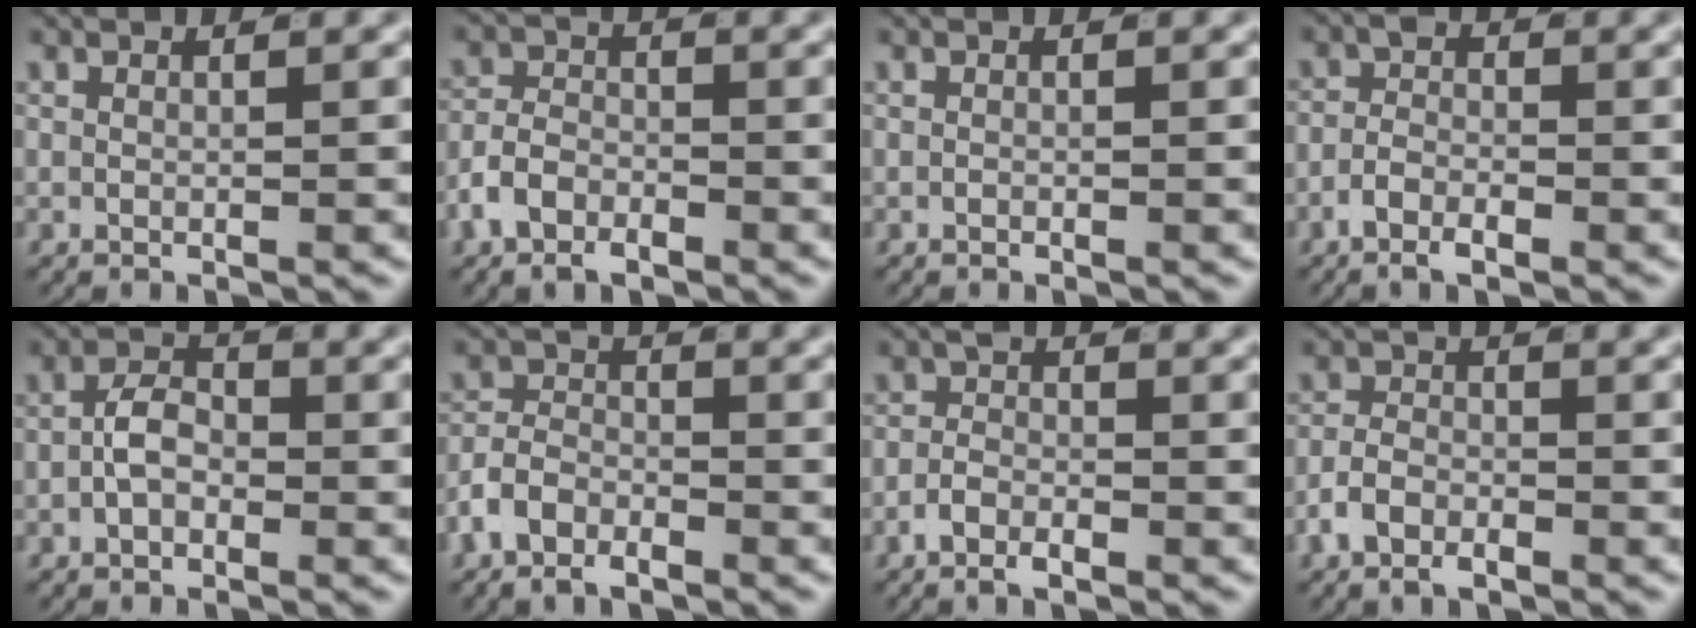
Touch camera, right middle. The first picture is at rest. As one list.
[{"total": 3.5, "force": [-2.1, 2.2, 1.8], "torque": [-0.025, 0.004, -0.046]}, {"total": 0.0}, {"total": 2.4, "force": [-1.5, 1.1, 1.5], "torque": [-0.022, 0.000, -0.035]}, {"total": 2.6, "force": [-0.7, 1.6, 1.9], "torque": [-0.030, 0.001, -0.016]}, {"total": 3.9, "force": [-2.3, 2.5, 1.8], "torque": [-0.027, 0.002, -0.049]}, {"total": 2.1, "force": [-1.4, 0.9, 1.2], "torque": [-0.016, 0.000, -0.033]}, {"total": 2.9, "force": [-1.8, 1.6, 1.6], "torque": [-0.026, 0.003, -0.040]}]